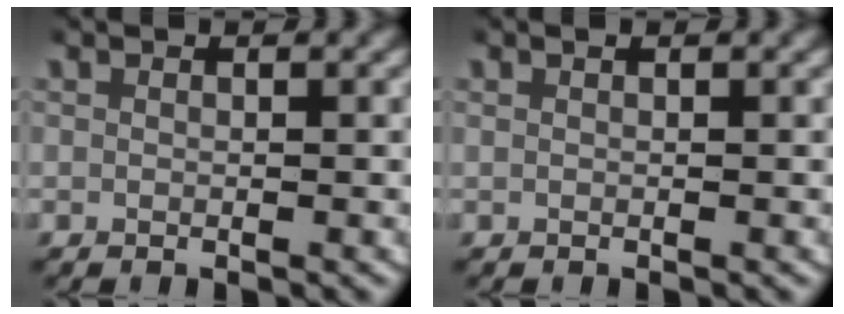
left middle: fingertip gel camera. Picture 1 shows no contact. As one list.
[{"total": 0.6, "force": [0.3, 0.0, 0.5], "torque": [-0.007, 0.005, 0.004]}]